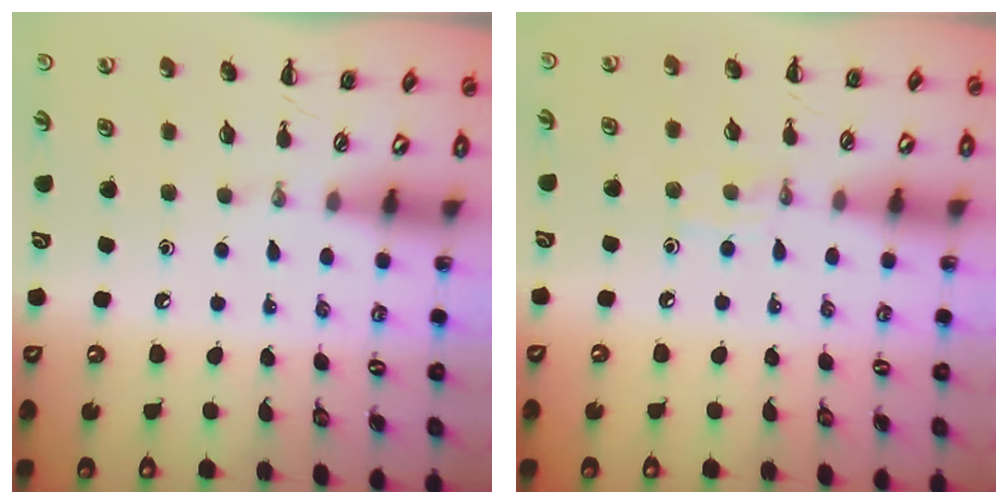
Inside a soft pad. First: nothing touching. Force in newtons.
{"total": 4.8, "press": 4.6, "slide": 1.3}